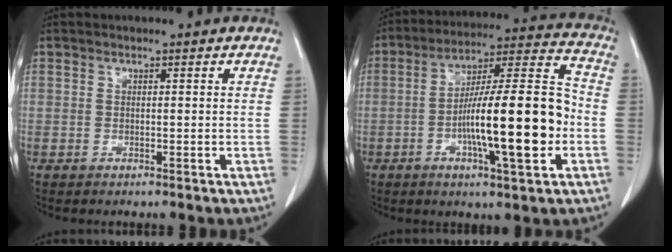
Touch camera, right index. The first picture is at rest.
{"total": 18.0, "force": [-3.9, 2.2, 17.4], "torque": [-0.288, 0.012, -0.063]}